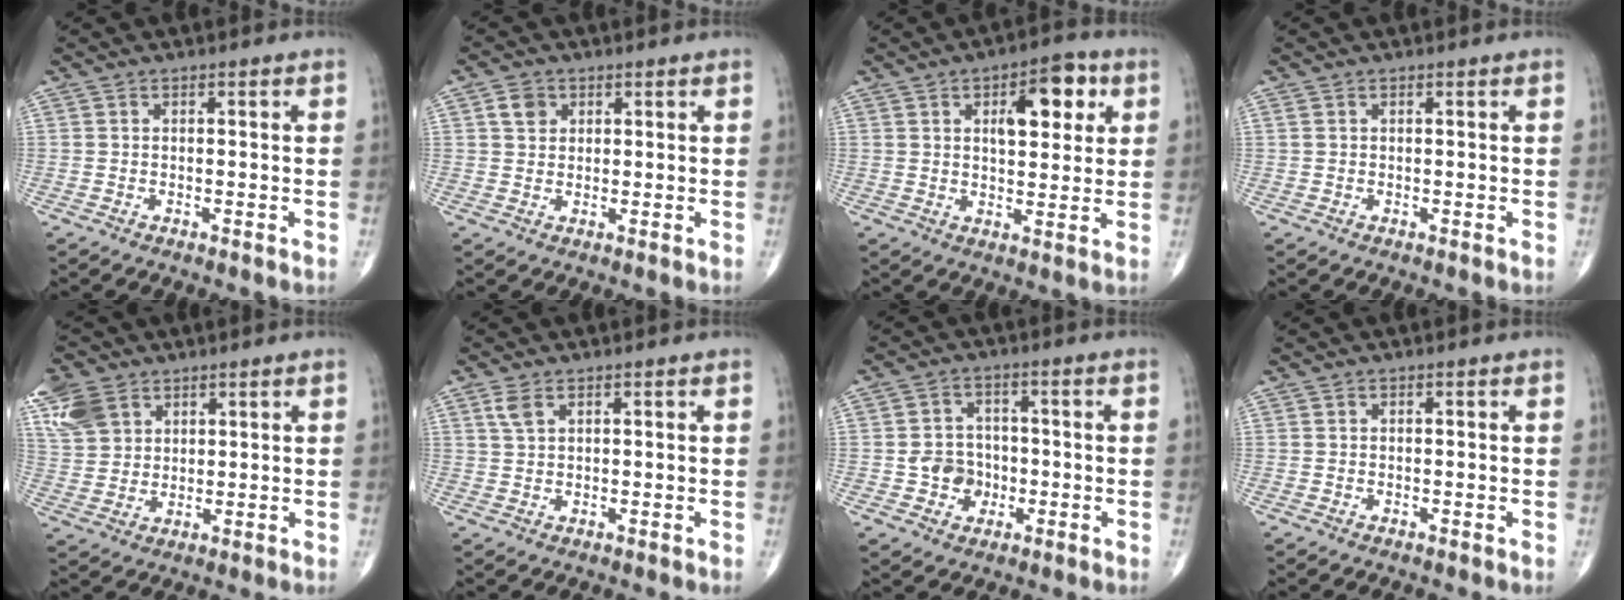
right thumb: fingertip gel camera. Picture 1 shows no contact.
{"total": 3.4, "force": [1.4, 2.7, 1.5], "torque": [-0.014, -0.002, 0.024]}
{"total": 10.7, "force": [3.8, 5.1, 8.6], "torque": [-0.093, -0.004, 0.052]}
{"total": 0.6, "force": [0.3, 0.3, 0.4], "torque": [-0.009, 0.009, 0.009]}
{"total": 9.8, "force": [5.2, 7.0, 4.6], "torque": [-0.089, -0.006, 0.113]}
{"total": 2.6, "force": [1.4, 1.3, 1.8], "torque": [-0.039, 0.005, 0.035]}
{"total": 6.1, "force": [-1.4, 5.4, 2.5], "torque": [-0.008, 0.013, -0.026]}
{"total": 0.0}